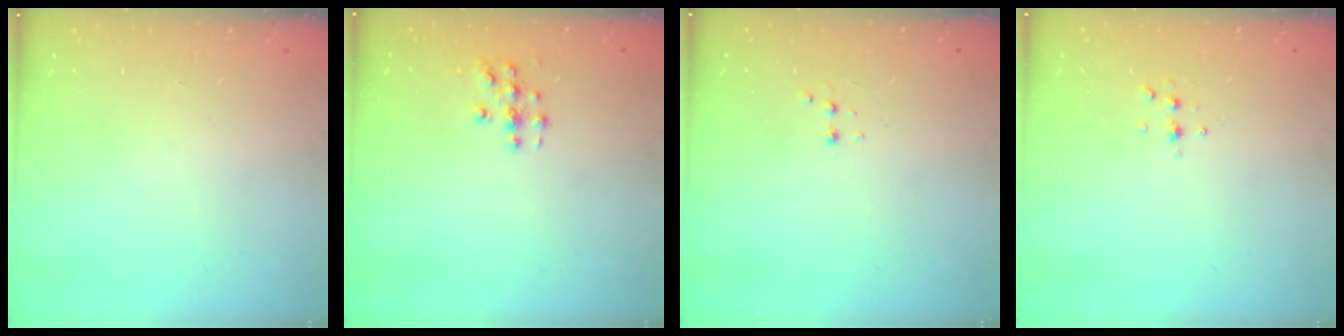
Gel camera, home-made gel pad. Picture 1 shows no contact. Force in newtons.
{"total": 4.2, "press": 4.2, "slide": 0.1}
{"total": 2.9, "press": 2.7, "slide": 1.0}
{"total": 4.0, "press": 3.9, "slide": 0.9}